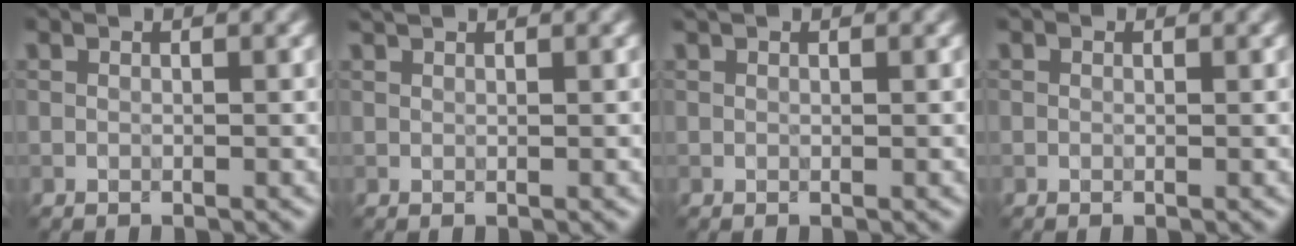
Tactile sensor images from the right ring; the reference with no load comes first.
{"total": 1.4, "force": [1.2, 0.4, 0.6], "torque": [0.002, 0.004, 0.008]}
{"total": 0.7, "force": [0.6, 0.1, 0.2], "torque": [-0.005, -0.003, 0.007]}
{"total": 0.0}